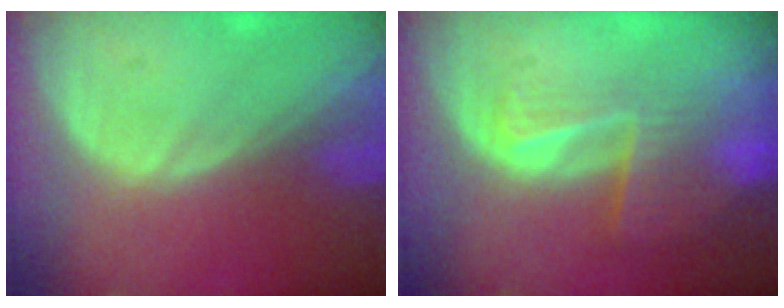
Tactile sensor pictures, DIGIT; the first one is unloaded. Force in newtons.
{"total": 6.9, "press": 6.0, "slide": 3.5}